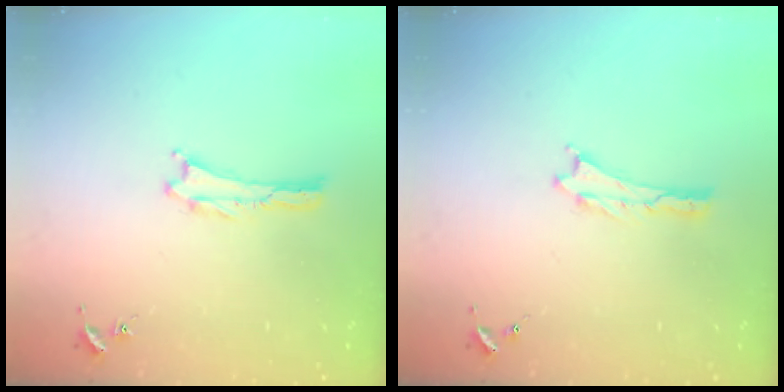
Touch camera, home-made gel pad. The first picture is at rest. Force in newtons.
{"total": 0.0}